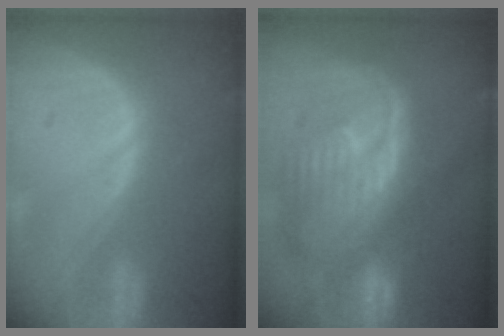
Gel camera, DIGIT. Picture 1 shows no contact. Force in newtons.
{"total": 12.5, "press": 10.6, "slide": 6.5}